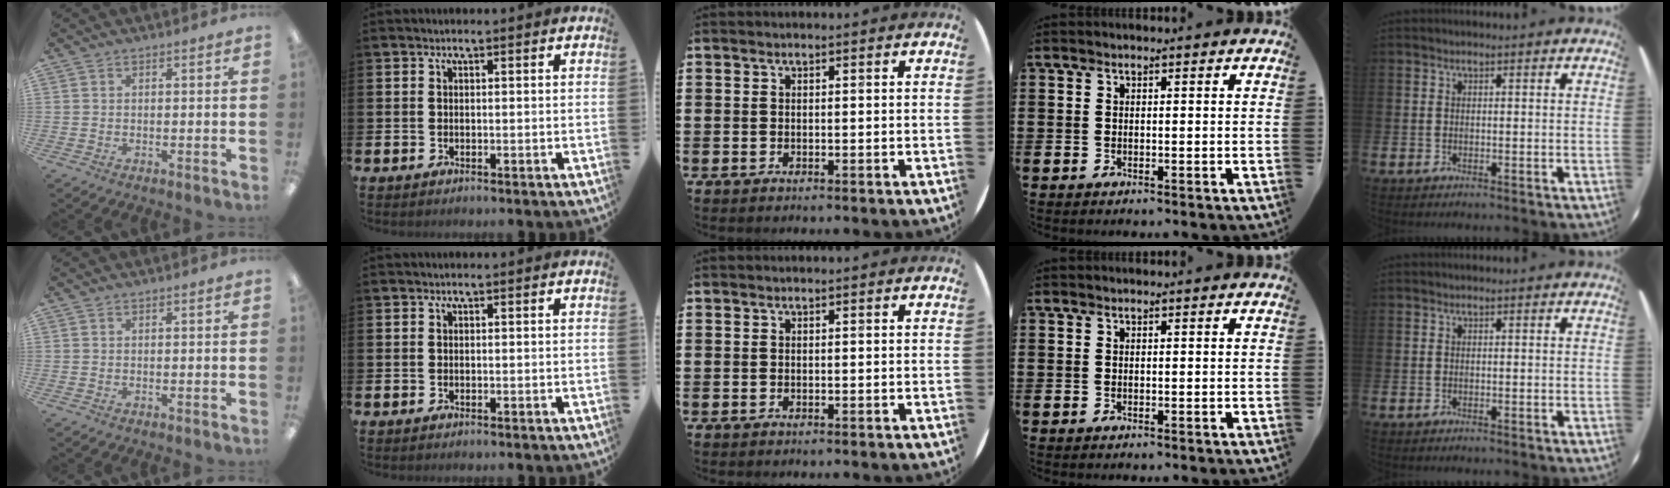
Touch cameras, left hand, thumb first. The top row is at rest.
{}